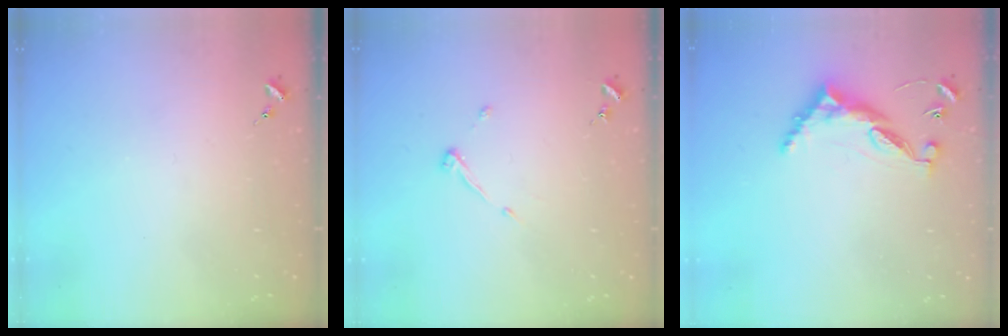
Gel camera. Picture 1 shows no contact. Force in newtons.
{"total": 3.9, "press": 3.9, "slide": 0.6}
{"total": 9.8, "press": 9.7, "slide": 1.0}